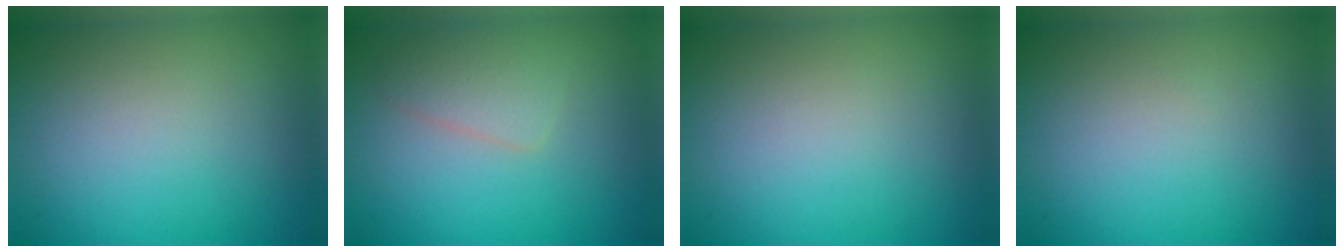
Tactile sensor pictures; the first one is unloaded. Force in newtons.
{"total": 2.4, "press": 2.4, "slide": 0.1}
{"total": 0.0}
{"total": 0.0}